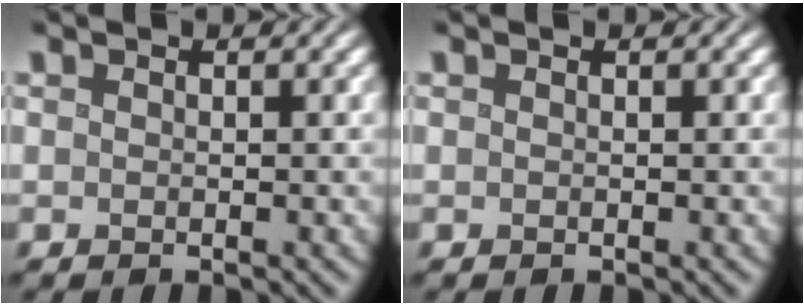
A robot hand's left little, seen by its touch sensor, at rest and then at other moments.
{"total": 0.0}